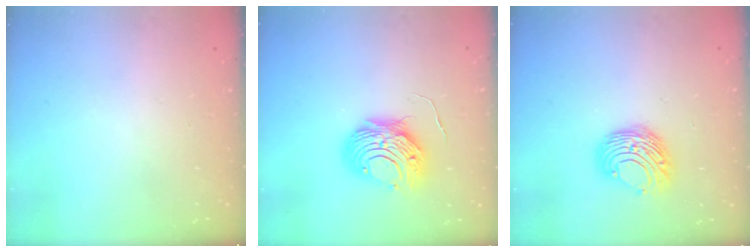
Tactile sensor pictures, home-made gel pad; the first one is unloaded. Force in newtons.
{"total": 9.4, "press": 9.4, "slide": 1.0}
{"total": 9.1, "press": 9.1, "slide": 0.4}